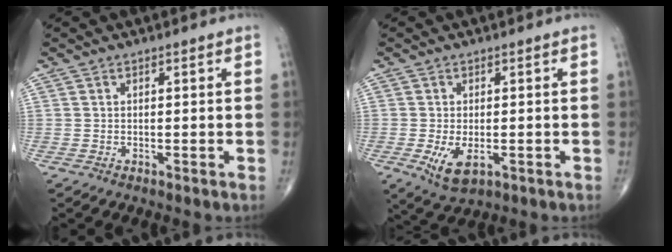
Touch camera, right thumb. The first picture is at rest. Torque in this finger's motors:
{"motor_torque": [-0.22, 0.42, 0.55, 0.01, 0.16]}